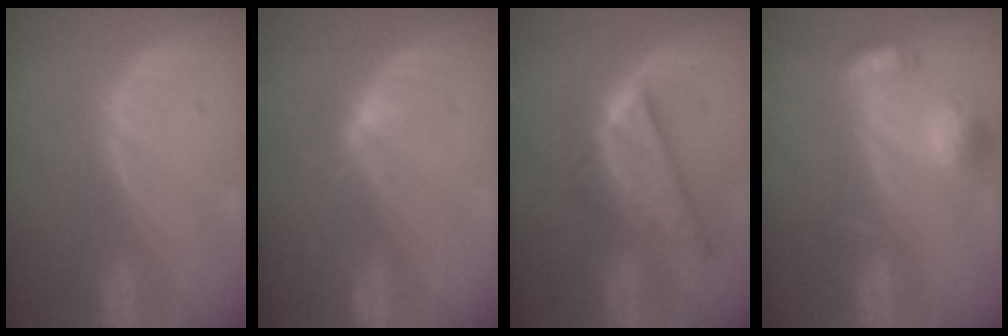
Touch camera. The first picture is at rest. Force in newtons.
{"total": 2.6, "press": 2.2, "slide": 1.4}
{"total": 8.6, "press": 7.3, "slide": 4.5}
{"total": 6.2, "press": 6.1, "slide": 0.8}